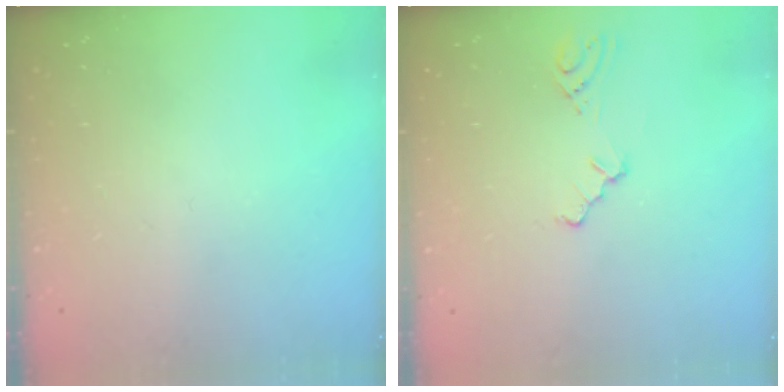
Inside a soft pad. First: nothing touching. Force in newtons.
{"total": 3.0, "press": 3.0, "slide": 0.4}